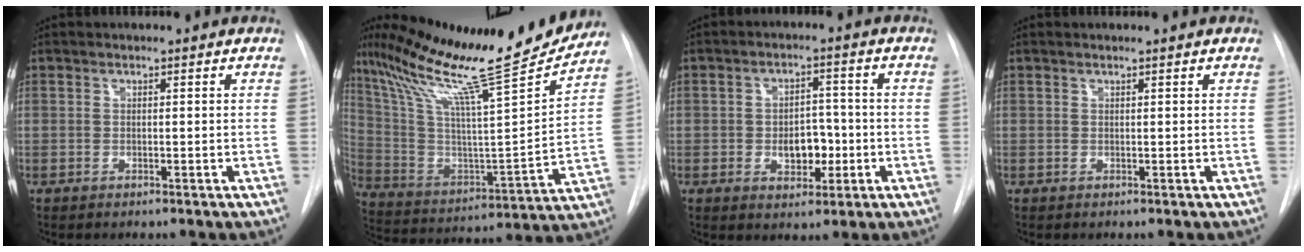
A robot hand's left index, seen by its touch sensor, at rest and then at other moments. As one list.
[{"total": 25.0, "force": [20.3, 0.7, 14.5], "torque": [-0.261, -0.034, 0.327]}, {"total": 5.8, "force": [-1.9, 3.6, 4.1], "torque": [-0.055, 0.004, -0.024]}, {"total": 0.0}]